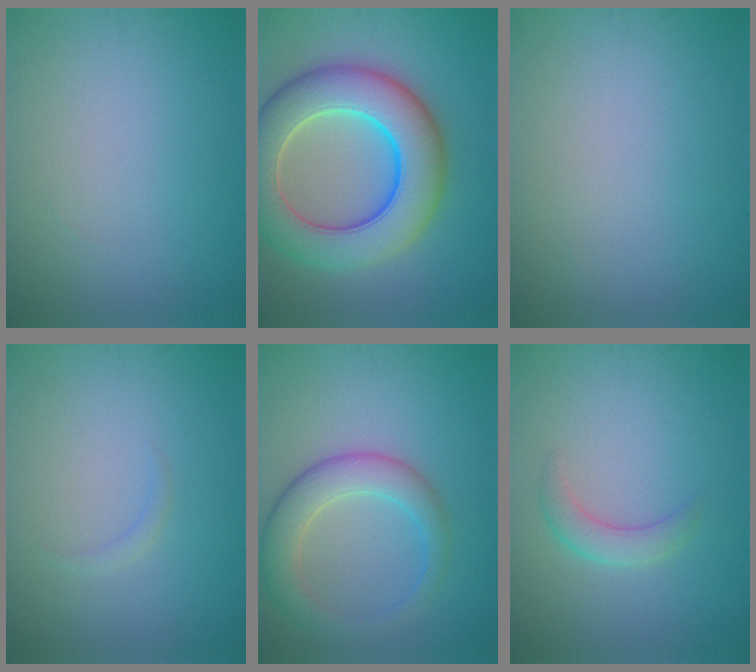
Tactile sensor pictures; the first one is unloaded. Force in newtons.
{"total": 11.0, "press": 11.0, "slide": 0.6}
{"total": 0.0}
{"total": 0.7, "press": 0.7, "slide": 0.1}
{"total": 4.8, "press": 4.8, "slide": 0.3}
{"total": 2.2, "press": 2.2, "slide": 0.2}